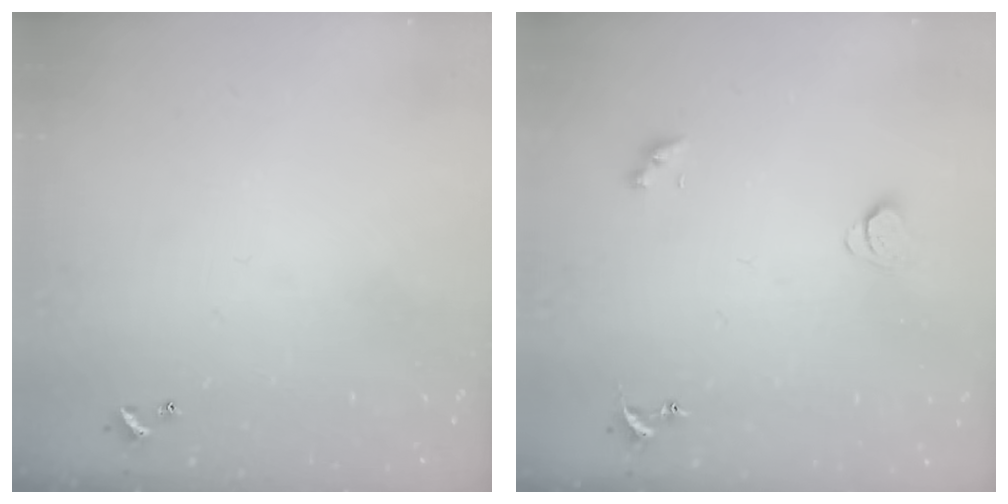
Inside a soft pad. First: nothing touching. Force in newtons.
{"total": 2.1, "press": 2.1, "slide": 0.4}